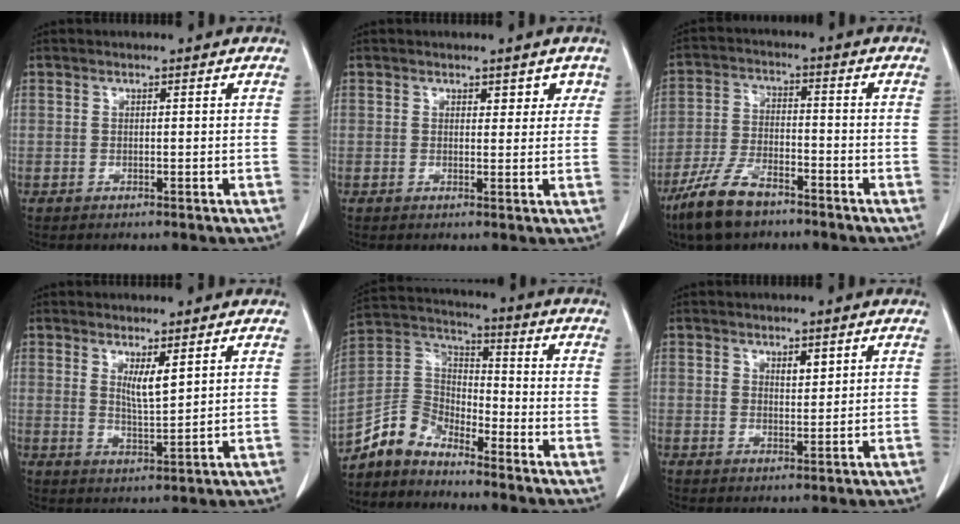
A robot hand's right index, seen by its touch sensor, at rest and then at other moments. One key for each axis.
{"total": 2.4, "fx": 1.3, "fy": 1.6, "fz": 1.3, "tx": -0.002, "ty": 0.002, "tz": 0.015}
{"total": 9.6, "fx": -7.0, "fy": 3.3, "fz": 5.6, "tx": -0.125, "ty": -0.014, "tz": -0.136}
{"total": 3.8, "fx": 1.8, "fy": 0.5, "fz": 3.3, "tx": -0.061, "ty": -0.010, "tz": 0.037}
{"total": 7.9, "fx": -7.1, "fy": 3.0, "fz": 1.6, "tx": -0.042, "ty": 0.032, "tz": -0.147}
{"total": 2.3, "fx": 1.2, "fy": 1.3, "fz": 1.5, "tx": -0.023, "ty": -0.002, "tz": 0.021}